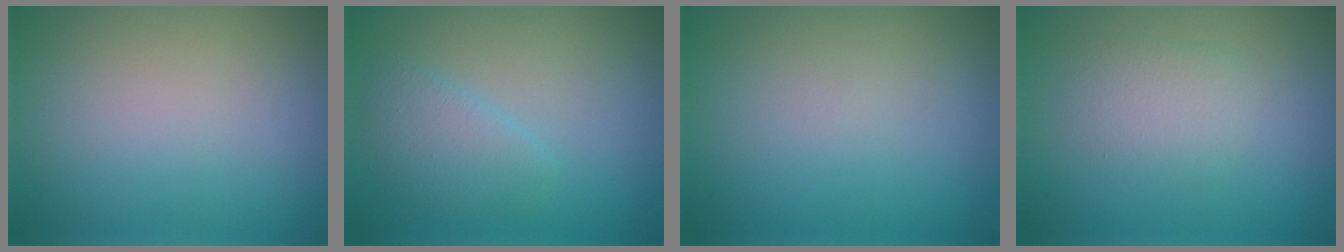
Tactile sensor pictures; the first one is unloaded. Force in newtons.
{"total": 2.4, "press": 2.4, "slide": 0.1}
{"total": 0.0}
{"total": 2.1, "press": 2.1, "slide": 0.0}